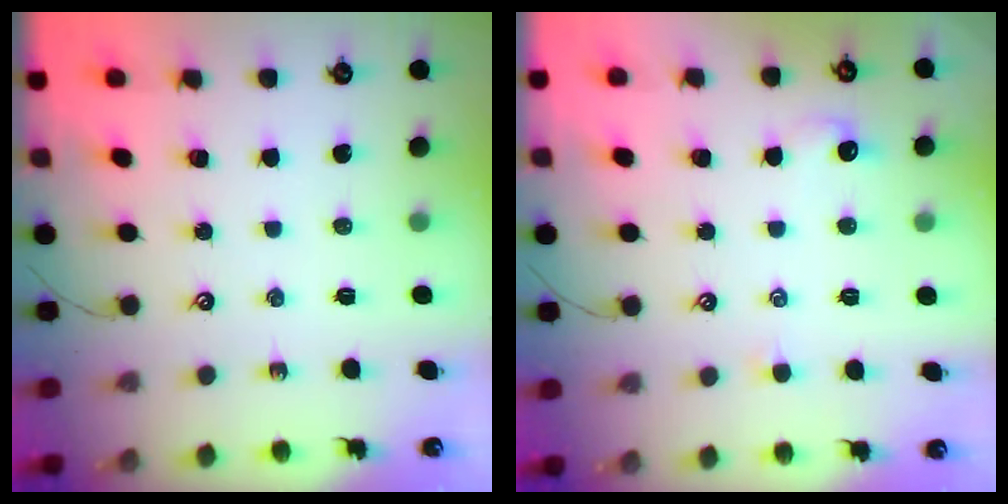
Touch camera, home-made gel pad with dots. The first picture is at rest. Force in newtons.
{"total": 1.3, "press": 1.2, "slide": 0.4}